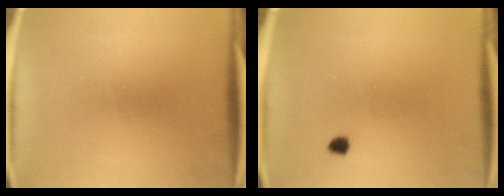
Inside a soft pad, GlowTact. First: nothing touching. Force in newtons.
{"total": 1.2}